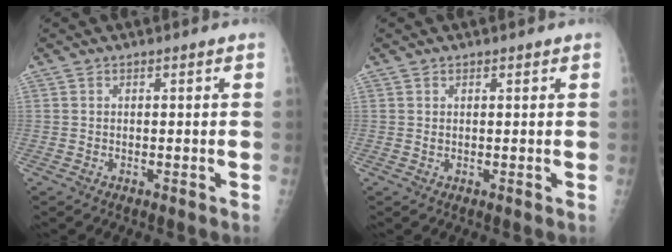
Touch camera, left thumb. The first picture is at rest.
{"total": 0.7, "force": [0.5, 0.4, 0.3], "torque": [0.000, -0.003, 0.007]}